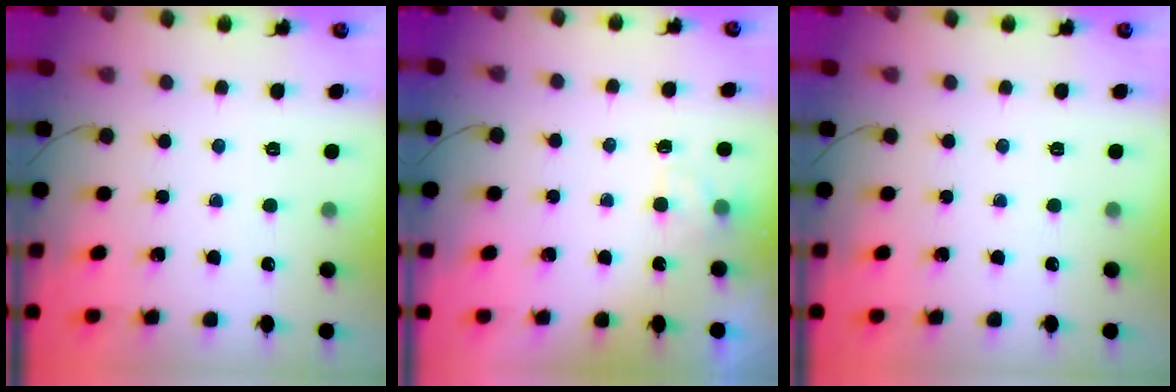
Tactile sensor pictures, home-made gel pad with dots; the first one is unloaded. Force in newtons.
{"total": 2.0, "press": 1.5, "slide": 1.3}
{"total": 0.0}